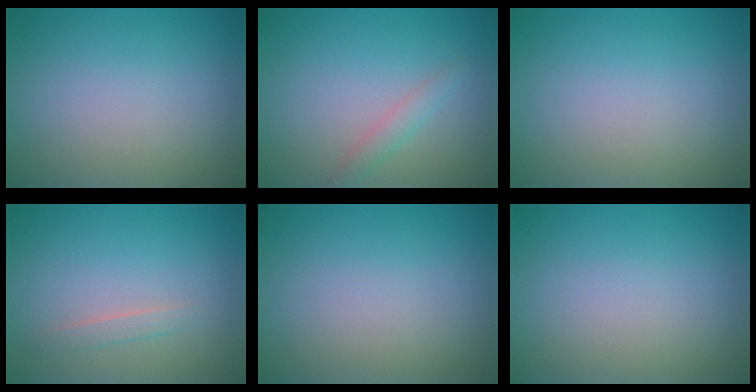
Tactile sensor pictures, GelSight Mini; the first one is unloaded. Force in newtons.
{"total": 1.4, "press": 1.4, "slide": 0.1}
{"total": 0.0}
{"total": 1.1, "press": 1.1, "slide": 0.0}
{"total": 0.0}
{"total": 0.0}